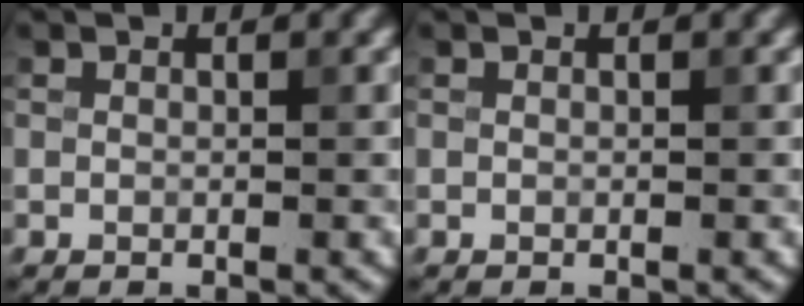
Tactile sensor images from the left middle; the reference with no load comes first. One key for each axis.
{"total": 0.0}